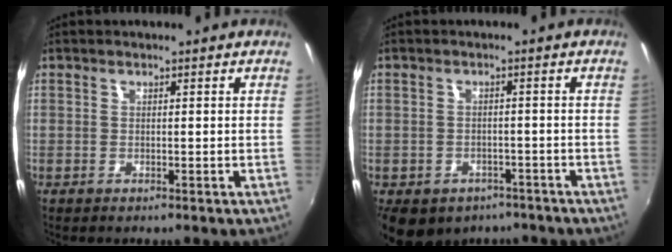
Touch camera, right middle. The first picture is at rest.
{"total": 11.8, "force": [-7.7, 7.5, 5.0], "torque": [-0.119, -0.018, -0.096]}